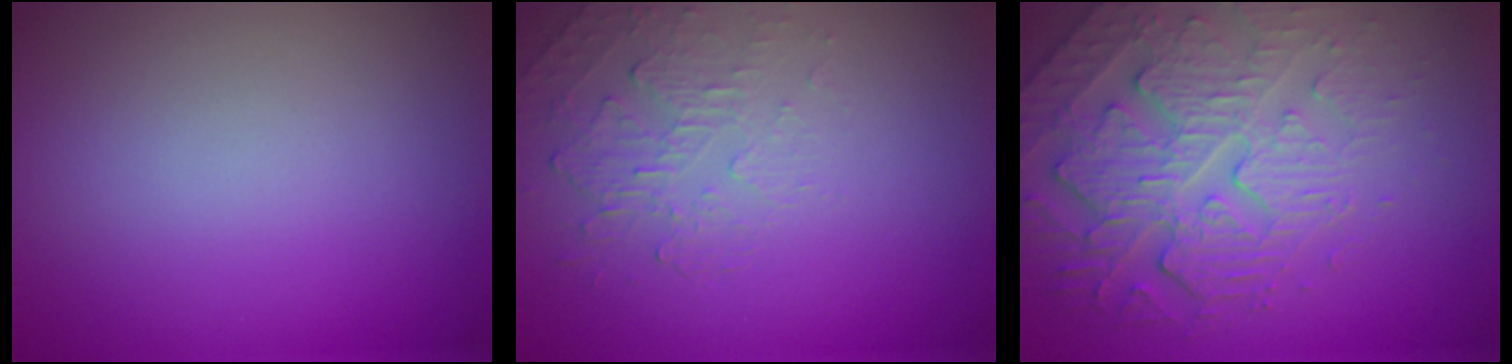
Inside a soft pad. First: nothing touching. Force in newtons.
{"total": 2.1, "press": 0.9, "slide": 1.9}
{"total": 5.0, "press": 4.5, "slide": 2.1}